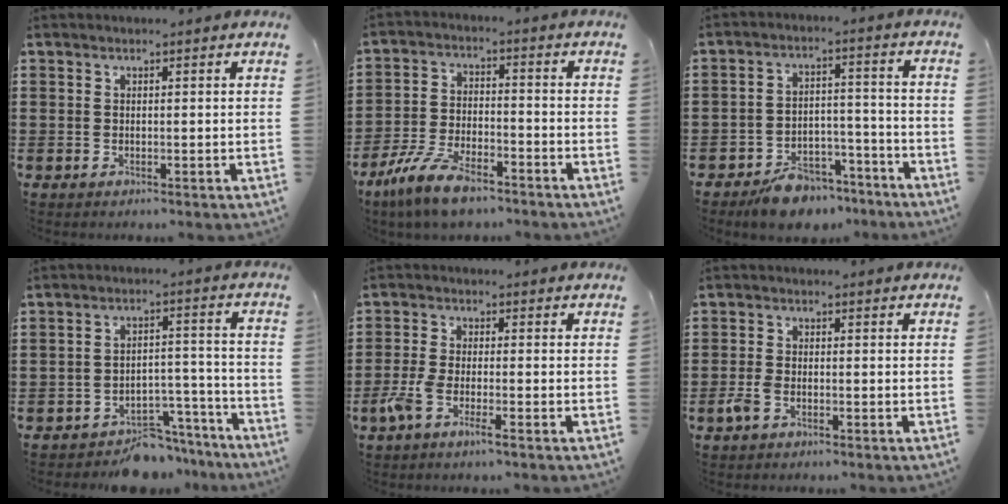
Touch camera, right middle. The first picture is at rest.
{"total": 8.6, "force": [-6.5, 2.4, 5.1], "torque": [-0.115, 0.007, -0.128]}
{"total": 6.7, "force": [-6.0, 2.4, 1.7], "torque": [-0.018, 0.031, -0.112]}
{"total": 6.4, "force": [-6.0, 1.8, 1.3], "torque": [-0.013, 0.026, -0.116]}
{"total": 4.3, "force": [-2.3, 0.9, 3.5], "torque": [-0.093, -0.009, -0.050]}
{"total": 2.7, "force": [-1.4, 1.1, 2.0], "torque": [-0.057, -0.005, -0.032]}